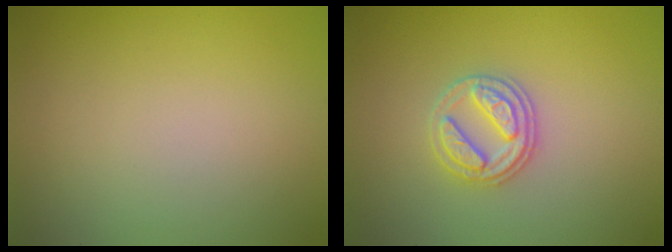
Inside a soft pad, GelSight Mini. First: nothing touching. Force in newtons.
{"total": 2.8, "press": 2.7, "slide": 0.8}